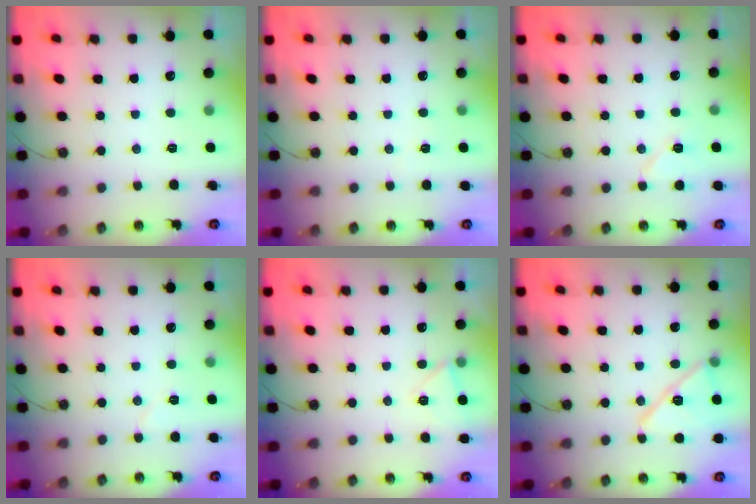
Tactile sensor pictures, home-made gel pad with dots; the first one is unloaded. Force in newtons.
{"total": 2.9, "press": 1.6, "slide": 2.4}
{"total": 6.7, "press": 6.5, "slide": 1.8}
{"total": 3.9, "press": 3.6, "slide": 1.4}
{"total": 4.8, "press": 3.2, "slide": 3.6}
{"total": 13.8, "press": 13.2, "slide": 4.0}